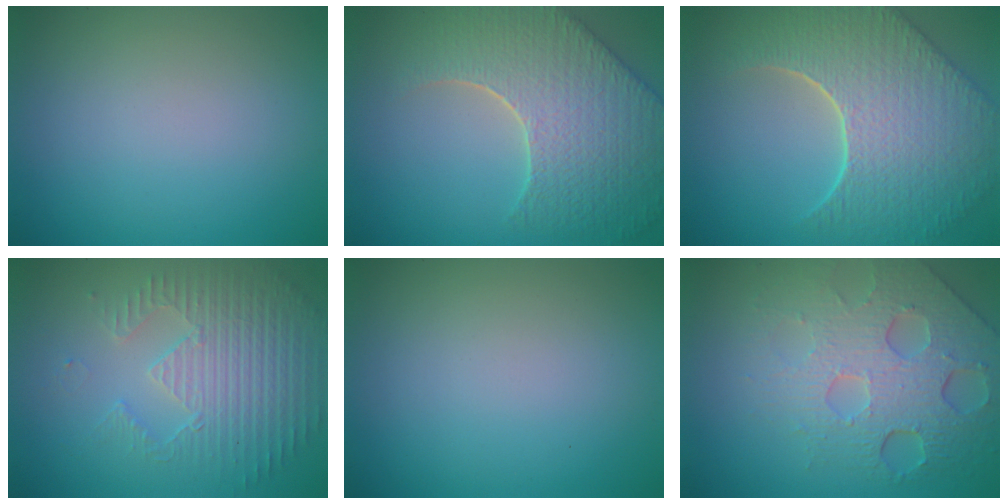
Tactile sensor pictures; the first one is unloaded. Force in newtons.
{"total": 8.7, "press": 6.3, "slide": 6.0}
{"total": 8.9, "press": 6.5, "slide": 6.1}
{"total": 3.8, "press": 3.6, "slide": 1.1}
{"total": 0.0}
{"total": 7.9, "press": 5.3, "slide": 5.8}